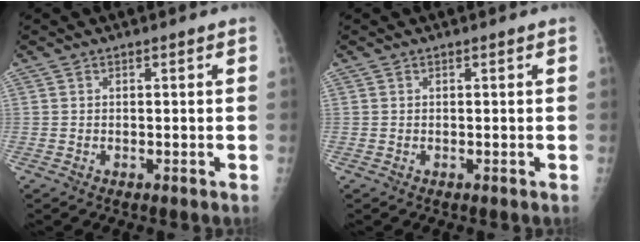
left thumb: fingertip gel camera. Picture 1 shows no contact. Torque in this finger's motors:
{"motor_torque": [0.00, 0.00, 0.00, 0.00, 0.00]}